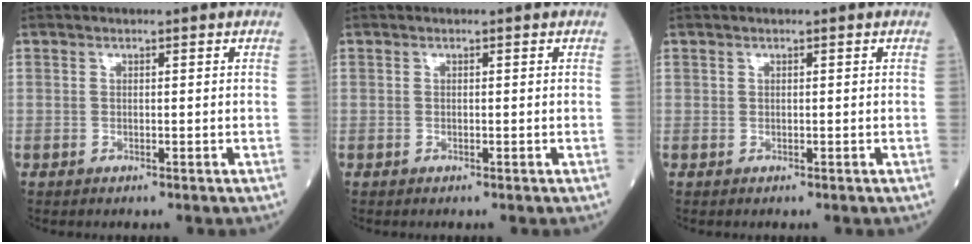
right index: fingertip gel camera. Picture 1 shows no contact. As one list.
[{"total": 0.0}, {"total": 0.0}]